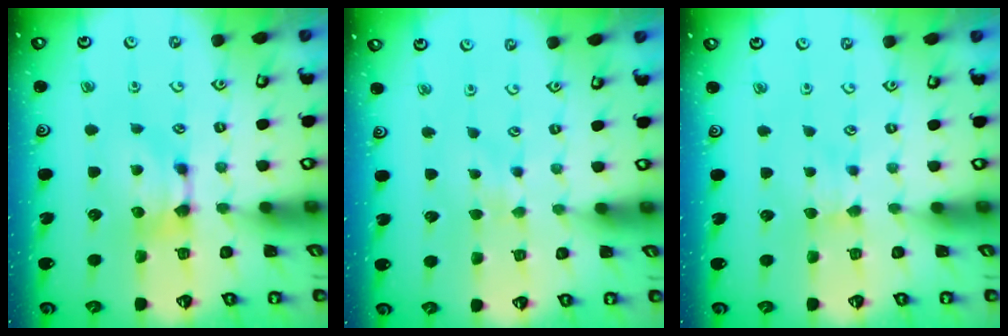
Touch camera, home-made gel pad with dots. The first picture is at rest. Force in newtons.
{"total": 2.6, "press": 2.5, "slide": 0.3}
{"total": 2.4, "press": 2.3, "slide": 0.6}